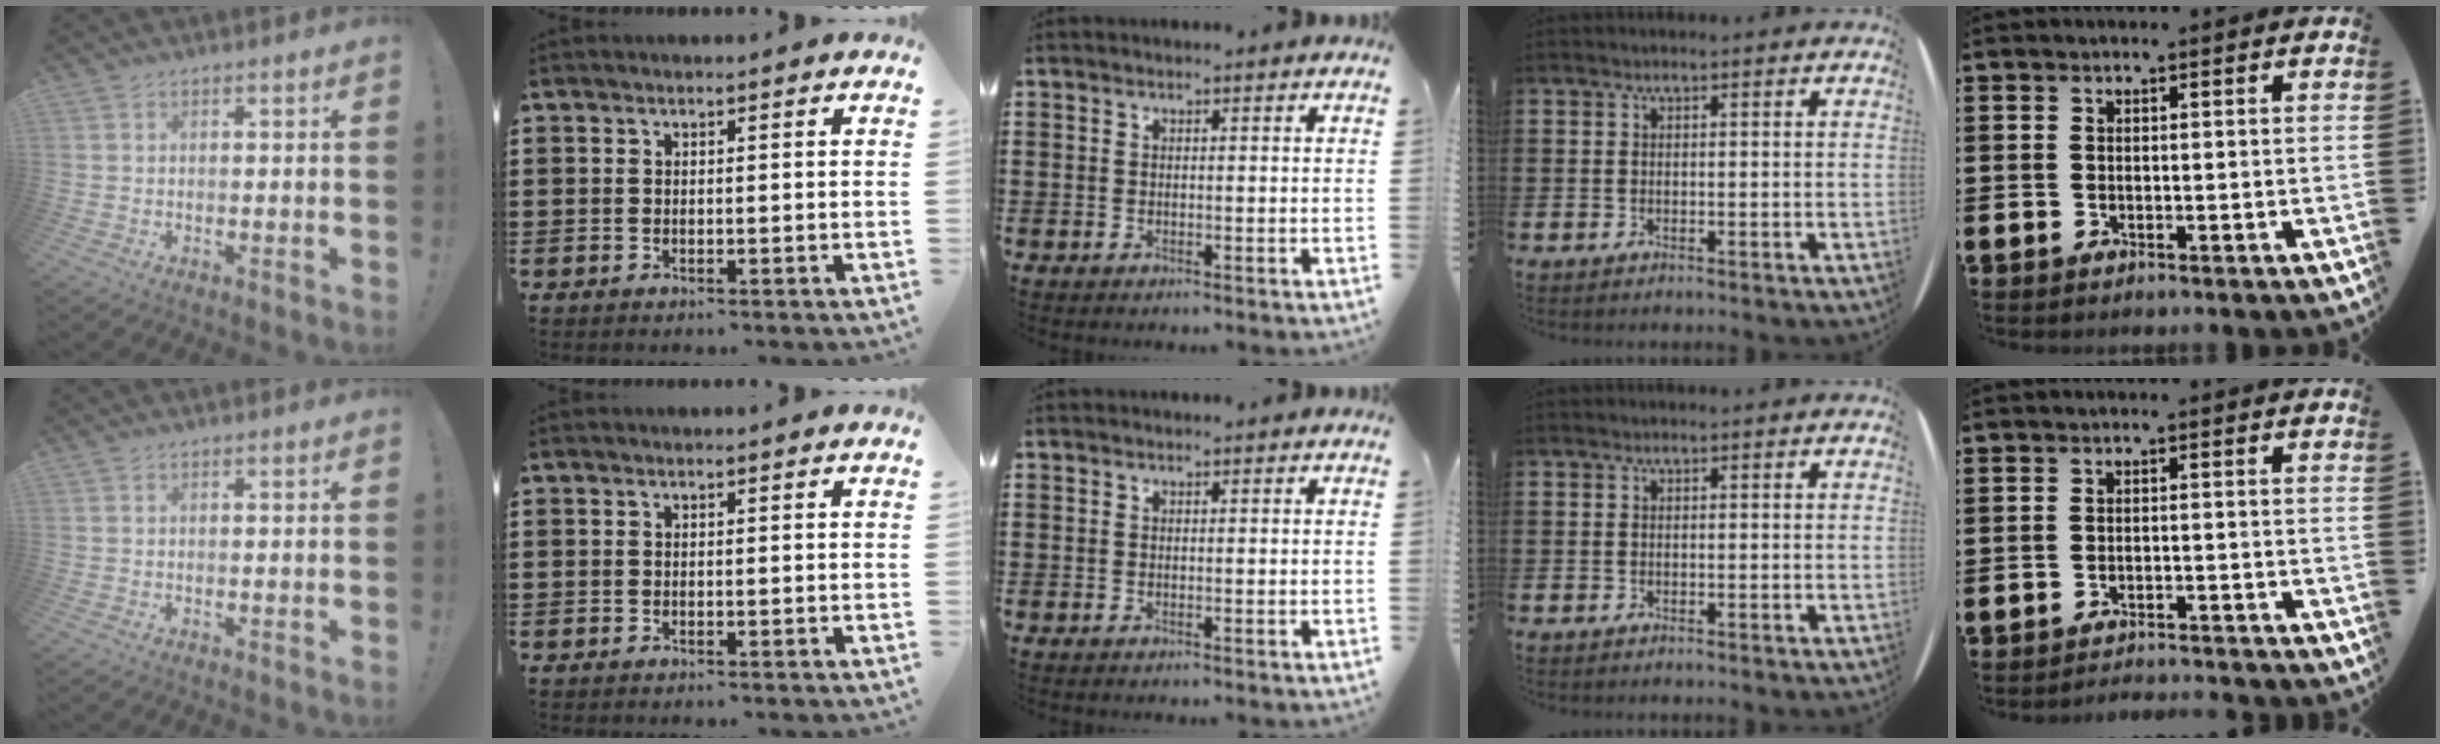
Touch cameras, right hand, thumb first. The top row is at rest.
{"little": {"total": 1.8, "force": [-1.7, -0.1, -0.1], "torque": [-0.002, 0.006, -0.037]}}